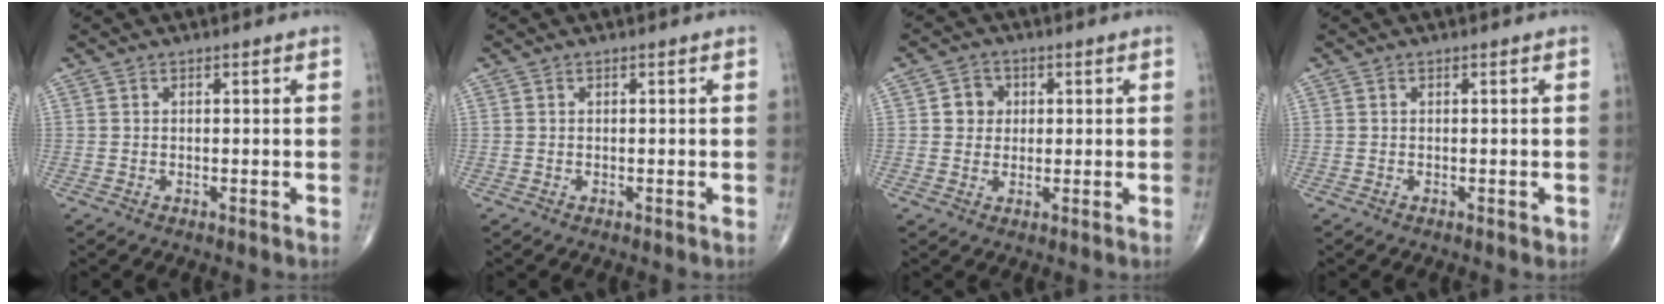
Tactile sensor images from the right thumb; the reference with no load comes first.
{"total": 0.0}
{"total": 4.1, "force": [0.7, 3.8, 1.4], "torque": [0.002, 0.003, 0.007]}
{"total": 0.6, "force": [-0.1, 0.4, 0.4], "torque": [-0.004, 0.000, -0.003]}